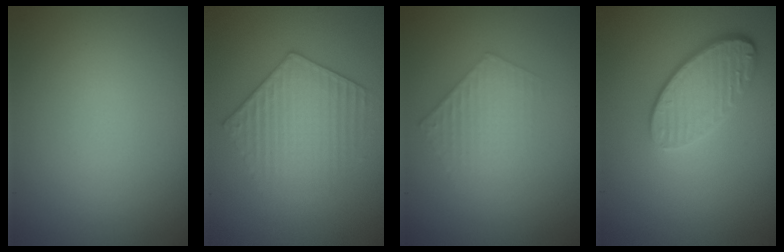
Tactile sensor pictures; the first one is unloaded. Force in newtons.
{"total": 3.5, "press": 3.4, "slide": 0.7}
{"total": 2.2, "press": 2.1, "slide": 0.4}
{"total": 4.4, "press": 3.4, "slide": 2.9}